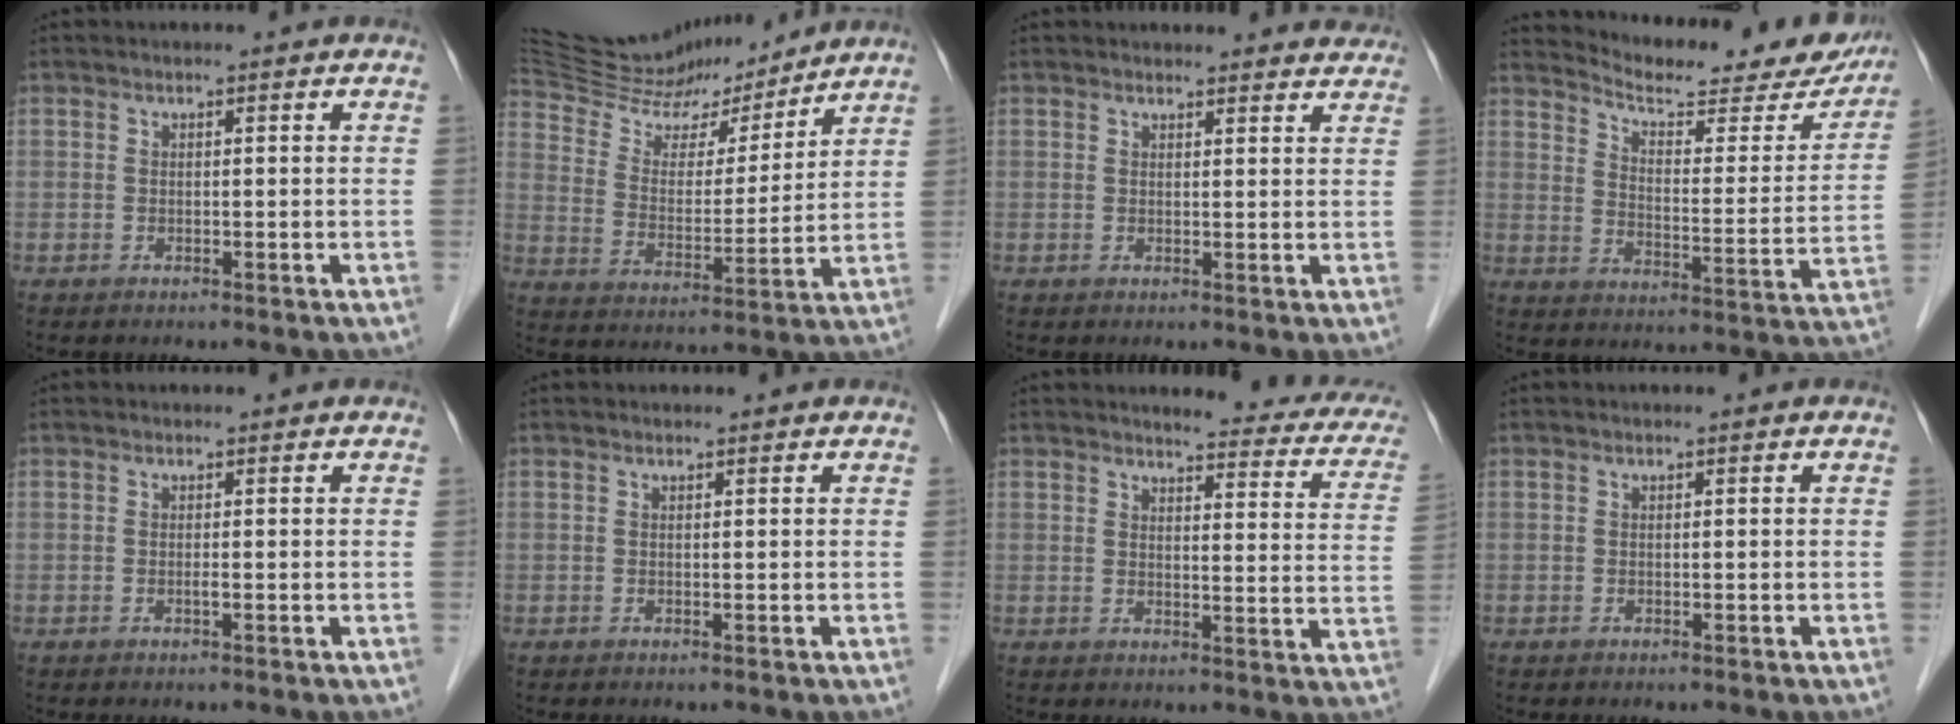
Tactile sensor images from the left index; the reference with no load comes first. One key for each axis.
{"total": 19.8, "fx": 18.3, "fy": 5.4, "fz": 5.3, "tx": -0.099, "ty": 0.004, "tz": 0.302}
{"total": 9.5, "fx": 8.9, "fy": 3.0, "fz": 1.3, "tx": 0.023, "ty": 0.008, "tz": 0.083}
{"total": 21.2, "fx": 19.4, "fy": 4.1, "fz": 7.3, "tx": -0.090, "ty": -0.046, "tz": 0.248}
{"total": 0.5, "fx": 0.1, "fy": 0.2, "fz": 0.4, "tx": -0.007, "ty": 0.002, "tz": -0.001}
{"total": 0.9, "fx": 0.8, "fy": 0.4, "fz": 0.0, "tx": 0.006, "ty": 0.007, "tz": 0.011}
{"total": 14.5, "fx": 13.1, "fy": 3.0, "fz": 5.6, "tx": -0.031, "ty": -0.045, "tz": 0.120}
{"total": 0.0}